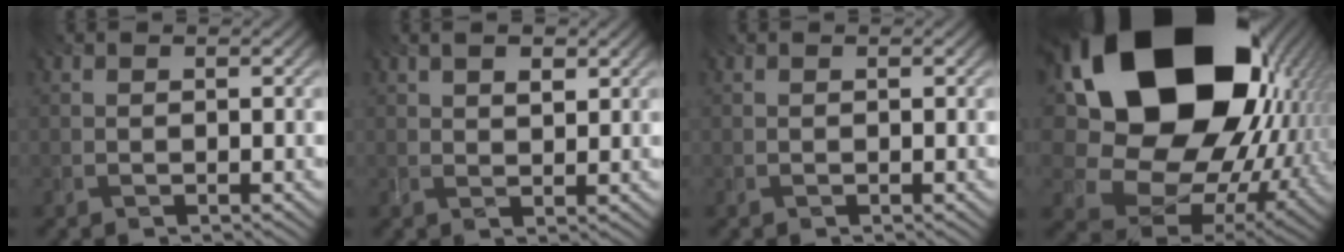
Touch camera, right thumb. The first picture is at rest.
{"total": 3.0, "force": [1.6, 1.4, 2.1], "torque": [-0.034, -0.004, 0.032]}
{"total": 0.0}
{"total": 23.3, "force": [6.5, 17.1, 14.4], "torque": [-0.332, -0.039, 0.154]}